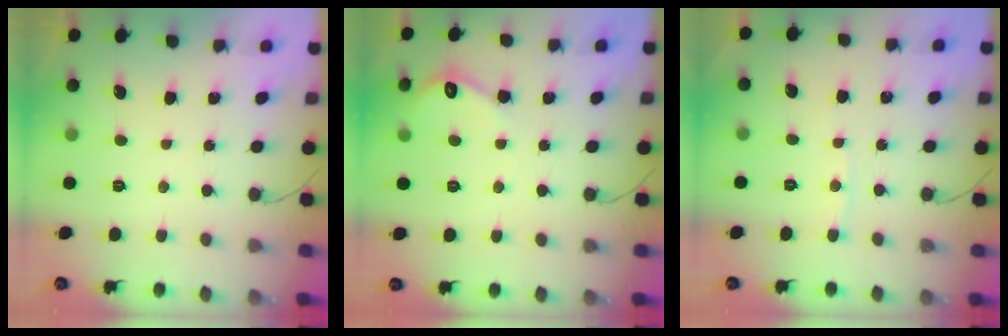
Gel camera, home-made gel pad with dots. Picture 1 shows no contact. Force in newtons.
{"total": 3.9, "press": 3.9, "slide": 0.4}
{"total": 3.0, "press": 3.0, "slide": 0.3}